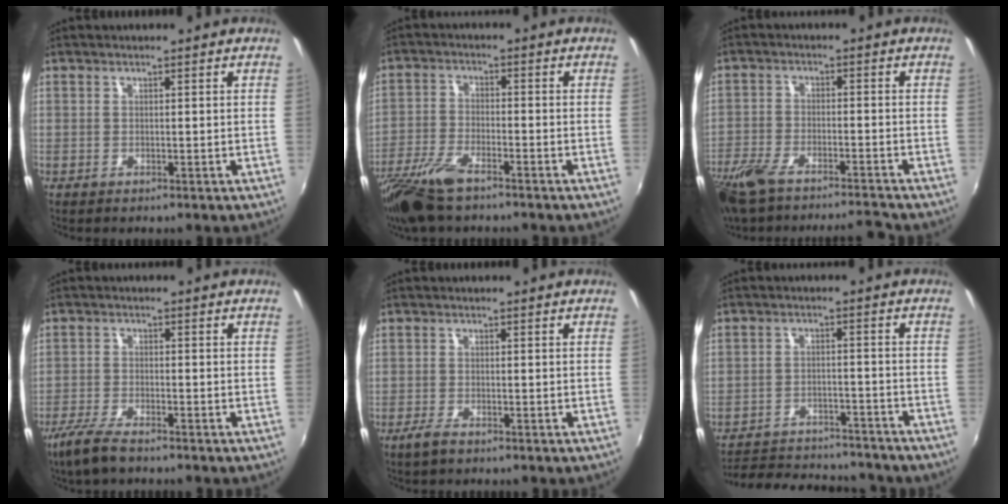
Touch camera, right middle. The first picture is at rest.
{"total": 10.5, "force": [-7.8, 3.0, 6.3], "torque": [-0.148, -0.028, -0.155]}
{"total": 12.0, "force": [-10.3, 1.9, 5.8], "torque": [-0.145, -0.019, -0.187]}
{"total": 6.7, "force": [-5.2, 1.5, 3.9], "torque": [-0.107, -0.019, -0.102]}
{"total": 2.5, "force": [-1.9, 0.6, 1.5], "torque": [-0.042, -0.004, -0.038]}
{"total": 19.5, "force": [-17.2, 5.5, 7.4], "torque": [-0.153, -0.002, -0.229]}